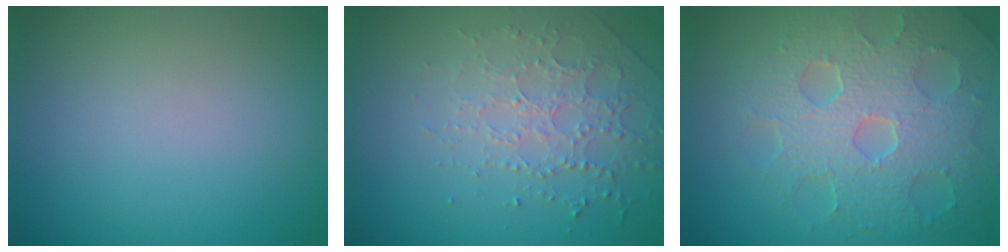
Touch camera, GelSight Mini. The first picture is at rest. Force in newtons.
{"total": 2.1, "press": 1.9, "slide": 0.9}
{"total": 8.3, "press": 5.9, "slide": 5.9}